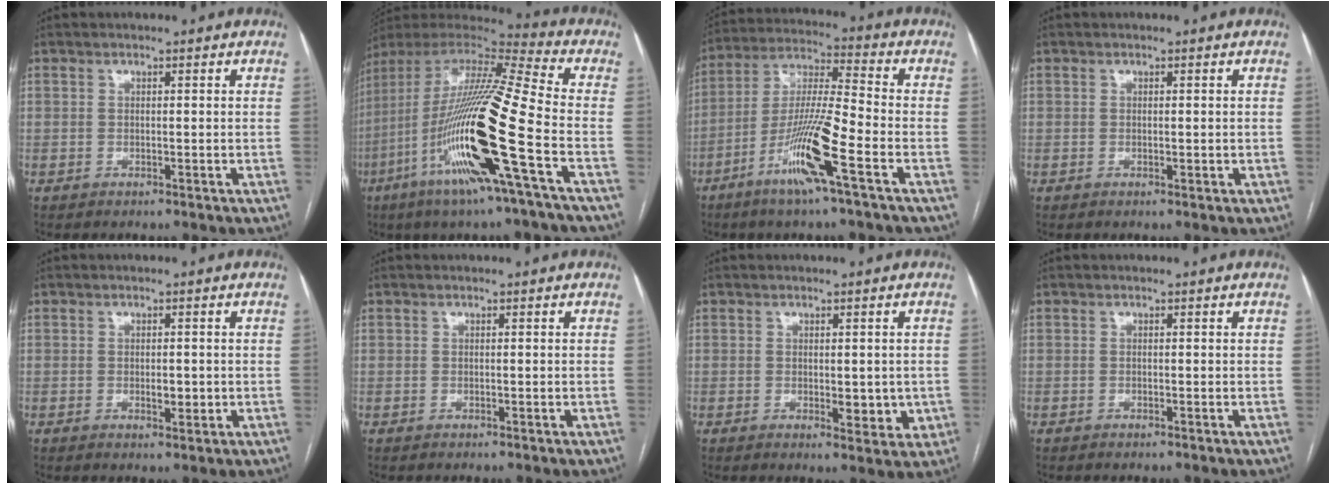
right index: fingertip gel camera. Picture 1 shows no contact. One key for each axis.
{"total": 23.5, "fx": -7.7, "fy": 0.2, "fz": 22.2, "tx": -0.442, "ty": -0.035, "tz": -0.155}
{"total": 12.9, "fx": -6.3, "fy": -0.2, "fz": 11.2, "tx": -0.221, "ty": -0.014, "tz": -0.125}
{"total": 0.8, "fx": -0.1, "fy": 0.4, "fz": 0.7, "tx": -0.008, "ty": -0.004, "tz": 0.000}
{"total": 2.2, "fx": -0.4, "fy": 1.0, "fz": 1.9, "tx": -0.027, "ty": -0.003, "tz": -0.003}
{"total": 0.0}
{"total": 4.3, "fx": -0.6, "fy": 2.0, "fz": 3.7, "tx": -0.039, "ty": -0.010, "tz": -0.003}
{"total": 0.0}